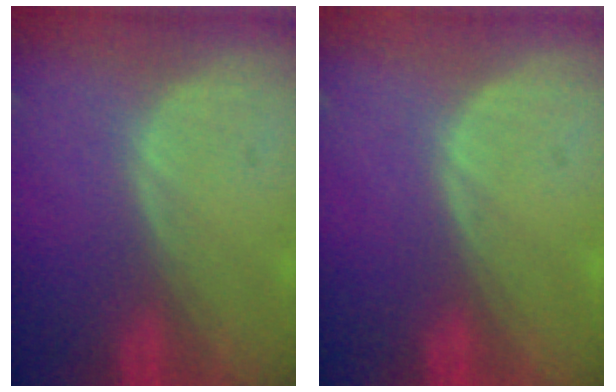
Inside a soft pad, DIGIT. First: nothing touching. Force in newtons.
{"total": 0.0}